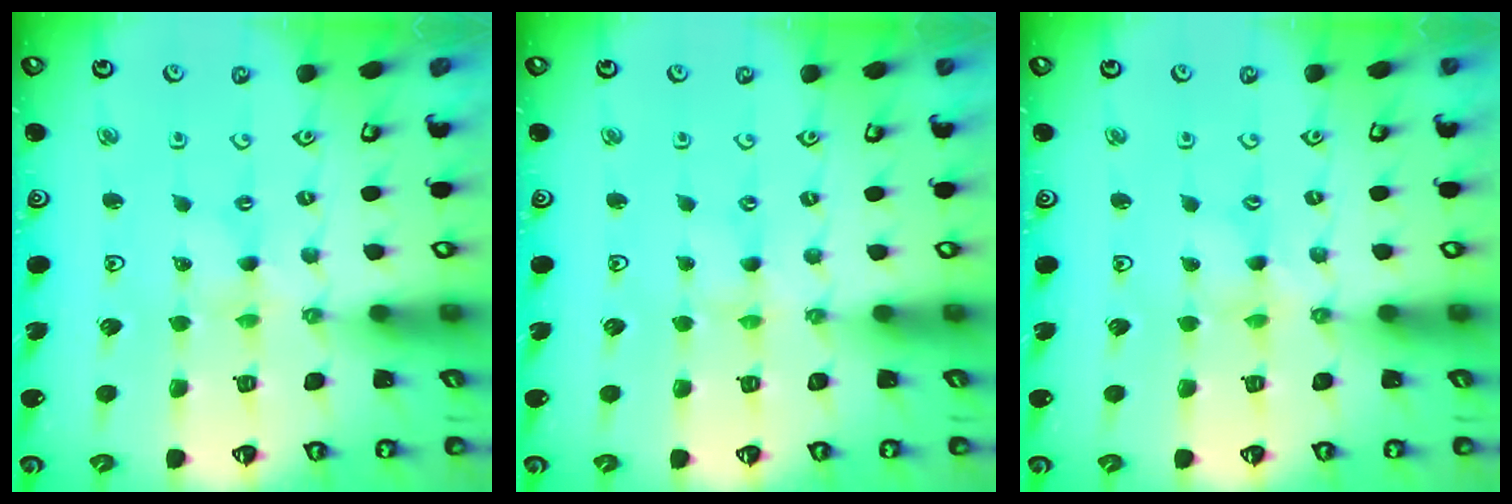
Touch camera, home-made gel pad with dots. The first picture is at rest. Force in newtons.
{"total": 0.0}
{"total": 1.2, "press": 1.2, "slide": 0.3}